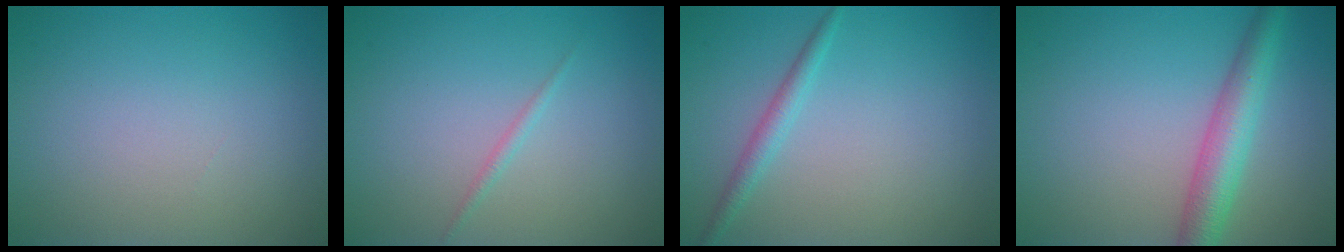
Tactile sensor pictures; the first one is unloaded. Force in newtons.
{"total": 0.7, "press": 0.7, "slide": 0.1}
{"total": 1.6, "press": 1.6, "slide": 0.1}
{"total": 4.4, "press": 4.4, "slide": 0.1}